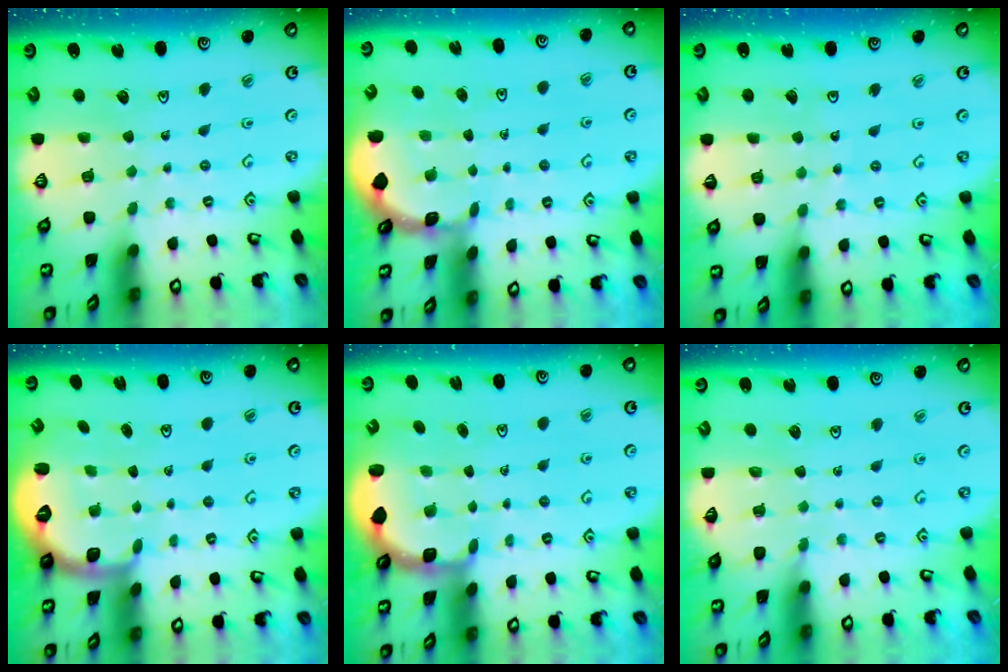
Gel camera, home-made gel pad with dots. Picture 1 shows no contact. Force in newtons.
{"total": 1.1, "press": 1.0, "slide": 0.1}
{"total": 4.3, "press": 4.3, "slide": 0.1}
{"total": 2.7, "press": 1.7, "slide": 2.1}
{"total": 2.5, "press": 2.2, "slide": 1.2}
{"total": 4.5, "press": 4.5, "slide": 0.6}